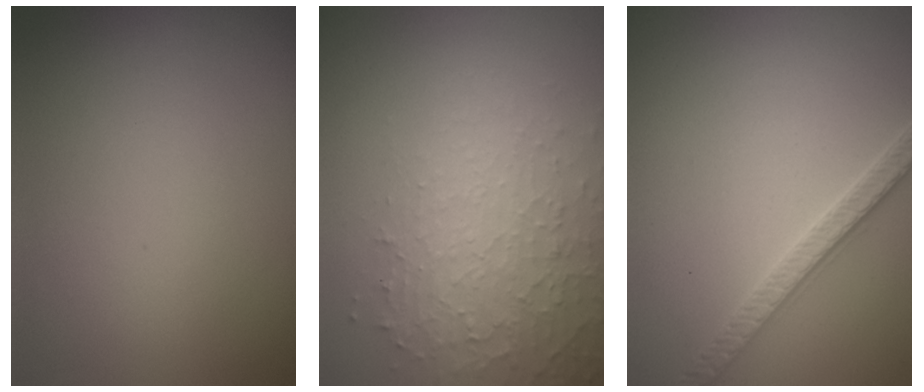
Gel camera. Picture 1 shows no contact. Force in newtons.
{"total": 4.9, "press": 3.3, "slide": 3.7}
{"total": 2.7, "press": 2.7, "slide": 0.1}